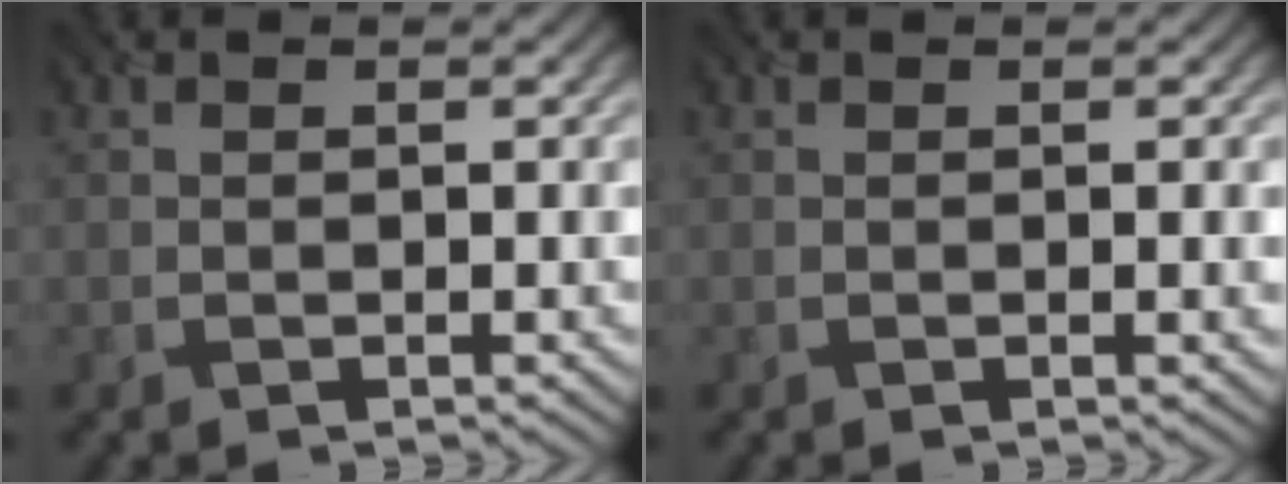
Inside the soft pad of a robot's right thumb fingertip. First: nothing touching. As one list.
[{"total": 1.3, "force": [0.0, 0.4, 1.3], "torque": [-0.016, -0.001, 0.000]}]